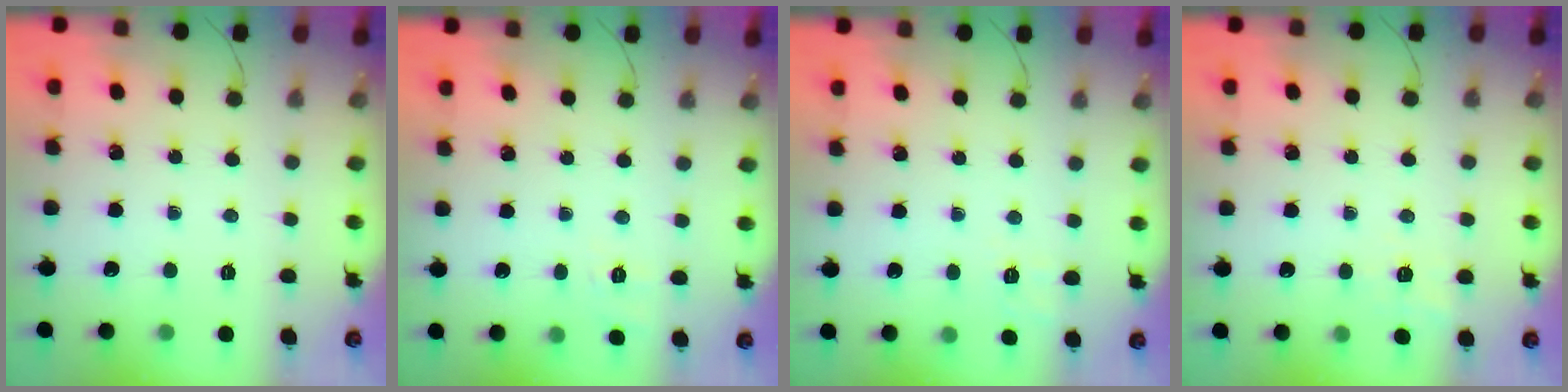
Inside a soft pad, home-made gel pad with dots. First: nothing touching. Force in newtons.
{"total": 1.9, "press": 0.3, "slide": 1.9}
{"total": 2.7, "press": 2.2, "slide": 1.6}
{"total": 1.7, "press": 0.9, "slide": 1.5}